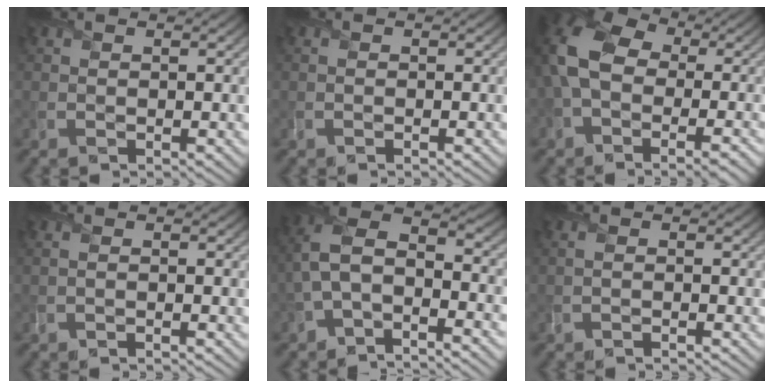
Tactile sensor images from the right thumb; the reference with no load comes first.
{"total": 0.5, "force": [-0.5, 0.1, 0.3], "torque": [-0.007, -0.002, -0.009]}
{"total": 12.5, "force": [-0.9, 8.5, 9.2], "torque": [-0.222, -0.012, -0.003]}
{"total": 1.0, "force": [-0.5, 0.2, 0.8], "torque": [-0.013, 0.000, -0.017]}
{"total": 10.0, "force": [-2.0, 5.2, 8.3], "torque": [-0.184, 0.001, -0.047]}
{"total": 1.3, "force": [-0.8, 0.3, 1.0], "torque": [-0.015, -0.001, -0.024]}